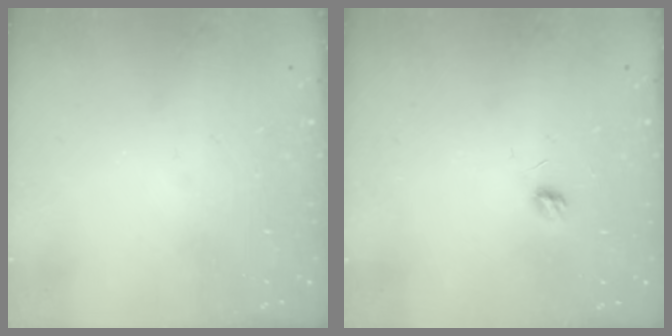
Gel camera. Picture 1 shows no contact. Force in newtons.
{"total": 3.9, "press": 3.9, "slide": 0.3}